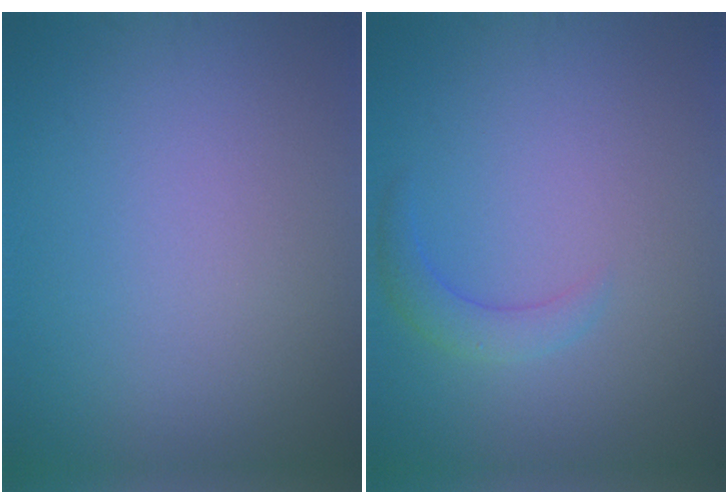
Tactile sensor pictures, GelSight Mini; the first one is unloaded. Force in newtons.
{"total": 2.1, "press": 2.1, "slide": 0.2}